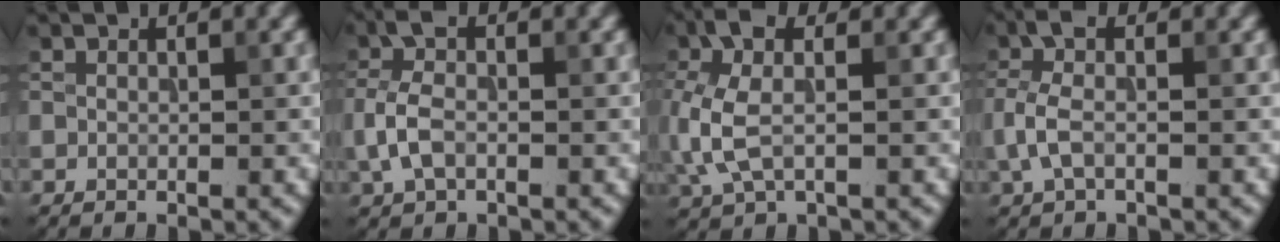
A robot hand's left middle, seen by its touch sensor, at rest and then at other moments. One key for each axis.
{"total": 3.6, "fx": -0.8, "fy": 2.0, "fz": 2.9, "tx": -0.074, "ty": 0.006, "tz": -0.024}
{"total": 5.5, "fx": -0.1, "fy": 2.8, "fz": 4.7, "tx": -0.129, "ty": 0.010, "tz": -0.012}
{"total": 3.2, "fx": -0.5, "fy": 1.5, "fz": 2.8, "tx": -0.073, "ty": 0.009, "tz": -0.017}